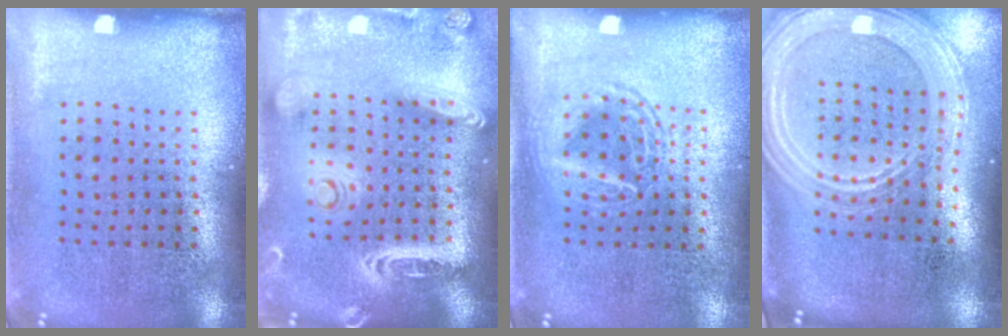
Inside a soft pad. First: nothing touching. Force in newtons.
{"total": 2.7, "press": 2.3, "slide": 1.3}
{"total": 1.3, "press": 1.2, "slide": 0.5}
{"total": 2.8, "press": 2.3, "slide": 1.5}